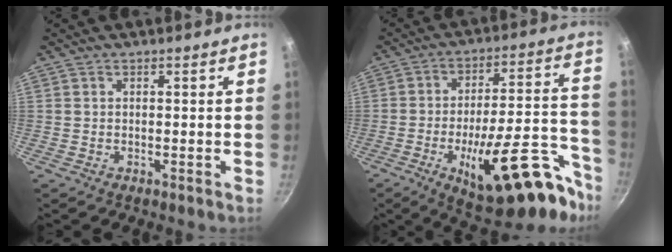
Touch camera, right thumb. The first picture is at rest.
{"total": 25.4, "force": [-12.9, 9.6, 19.6], "torque": [-0.227, 0.070, -0.183]}